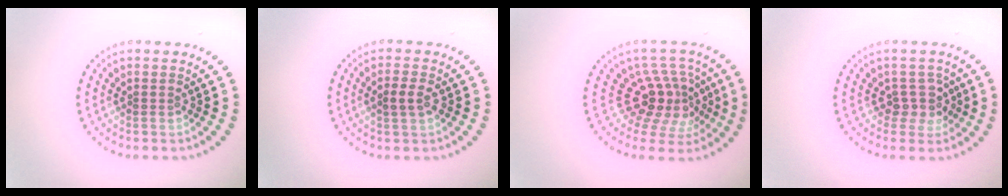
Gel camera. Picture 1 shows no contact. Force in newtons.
{"total": 1.9, "press": 1.8, "slide": 0.4}
{"total": 4.3, "press": 3.2, "slide": 2.9}
{"total": 2.3, "press": 1.8, "slide": 1.5}